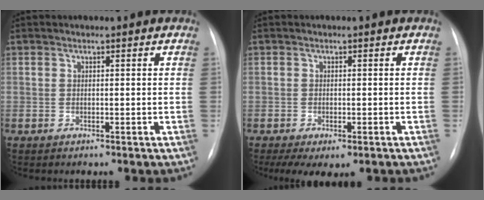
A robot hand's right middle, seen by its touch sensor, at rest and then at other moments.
{"total": 5.4, "force": [-3.3, 2.4, 3.5], "torque": [-0.052, -0.010, -0.048]}